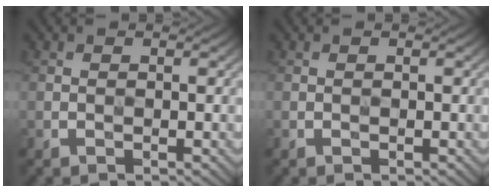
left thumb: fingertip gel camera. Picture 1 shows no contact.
{"total": 0.0}